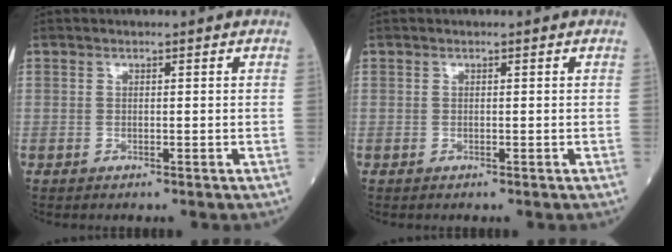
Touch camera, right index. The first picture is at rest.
{"total": 0.0}